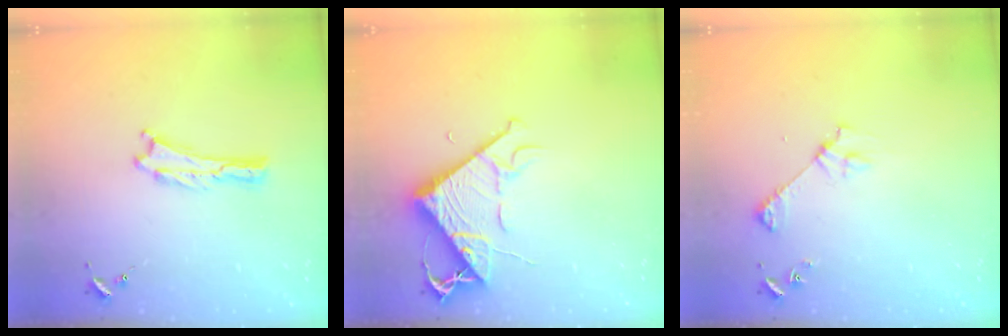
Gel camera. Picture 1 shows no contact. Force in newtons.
{"total": 8.0, "press": 7.9, "slide": 0.8}
{"total": 3.8, "press": 3.8, "slide": 0.3}